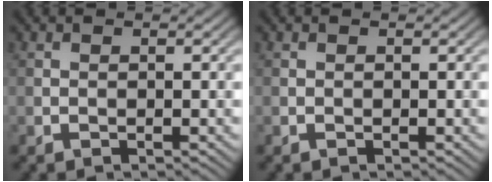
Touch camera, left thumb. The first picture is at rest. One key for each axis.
{"total": 0.0}